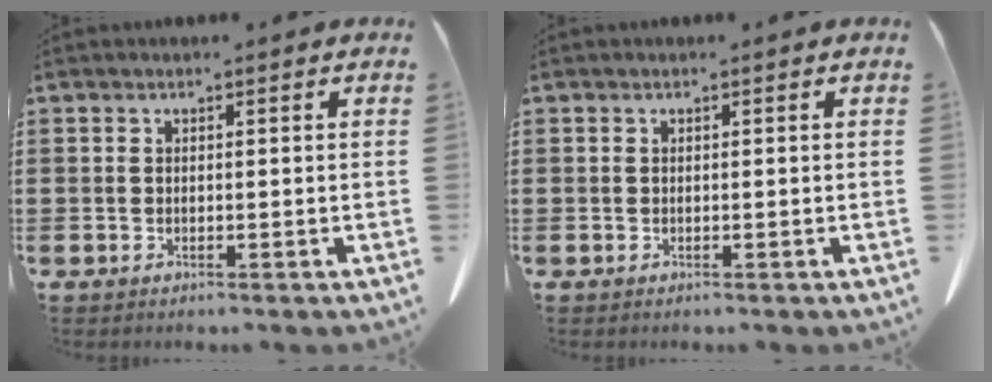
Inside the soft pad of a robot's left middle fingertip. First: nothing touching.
{"total": 0.0}